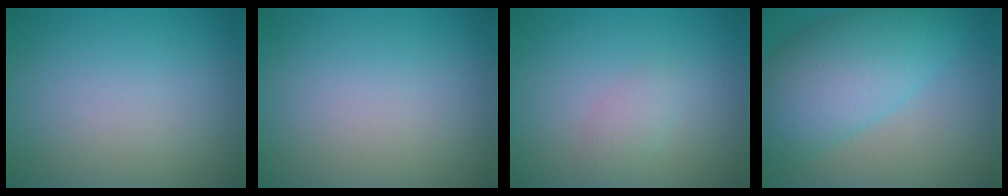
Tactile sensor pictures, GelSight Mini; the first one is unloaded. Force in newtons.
{"total": 0.0}
{"total": 1.5, "press": 1.5, "slide": 0.1}
{"total": 8.4, "press": 8.4, "slide": 0.3}